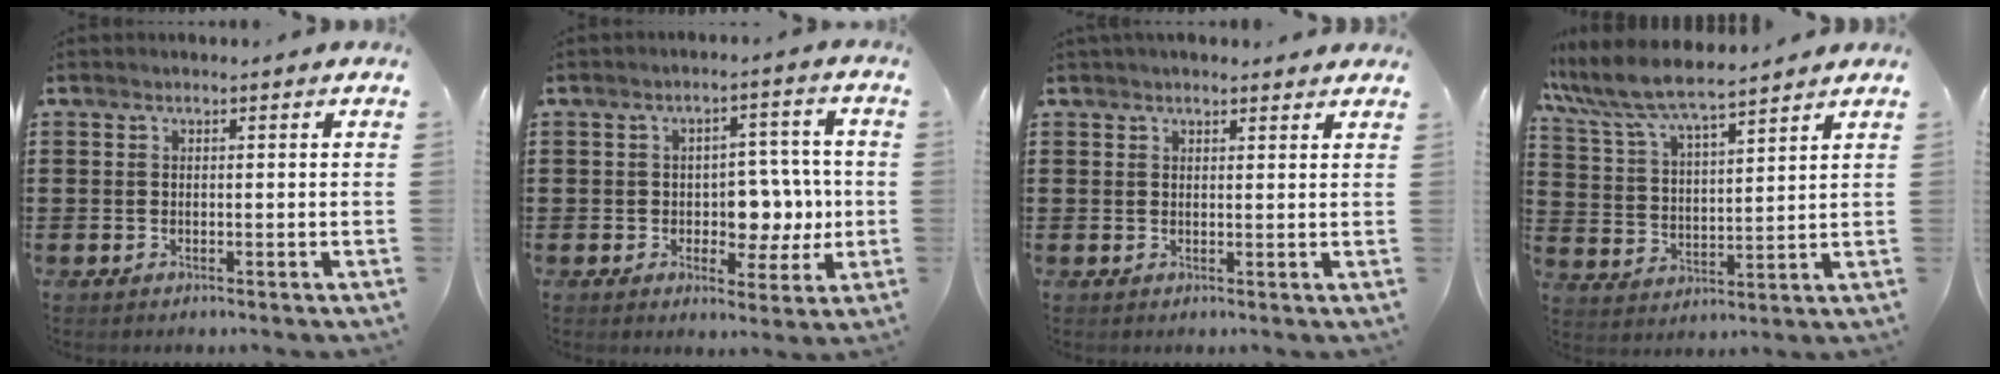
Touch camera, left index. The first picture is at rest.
{"total": 6.4, "force": [-0.1, 4.7, 4.4], "torque": [-0.070, 0.004, -0.008]}
{"total": 1.9, "force": [1.7, 0.7, 0.2], "torque": [-0.007, 0.004, 0.033]}
{"total": 7.5, "force": [6.7, 0.8, 3.1], "torque": [-0.088, -0.031, 0.116]}